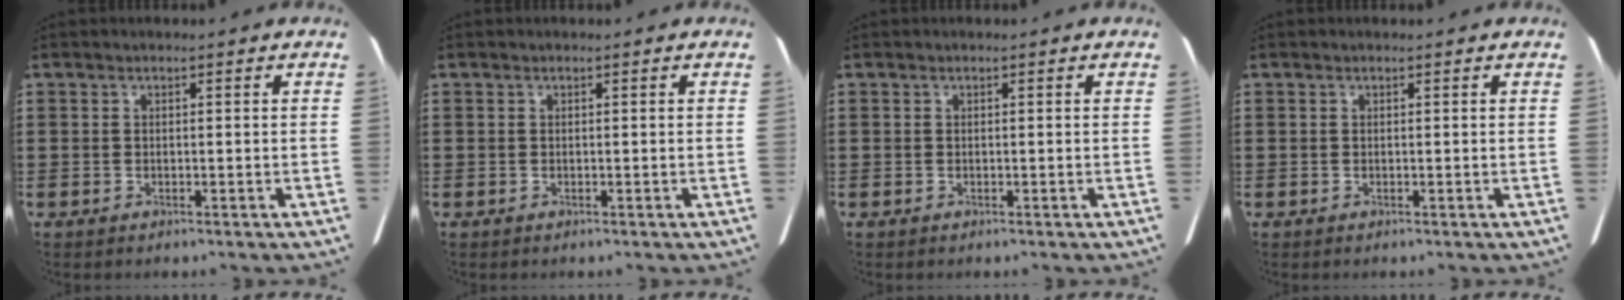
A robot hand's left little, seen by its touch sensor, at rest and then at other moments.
{"total": 0.0}
{"total": 0.0}
{"total": 0.0}